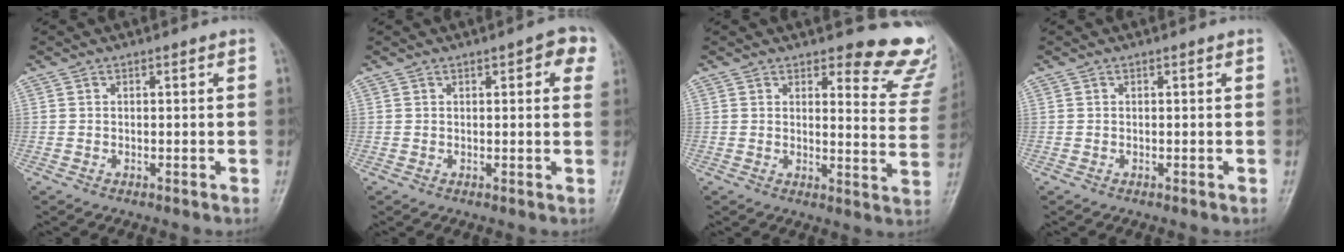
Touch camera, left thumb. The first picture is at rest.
{"total": 5.0, "force": [2.2, 1.8, 4.1], "torque": [-0.029, 0.000, 0.016]}
{"total": 11.9, "force": [10.6, 3.6, 4.0], "torque": [-0.003, -0.101, 0.098]}
{"total": 0.0}